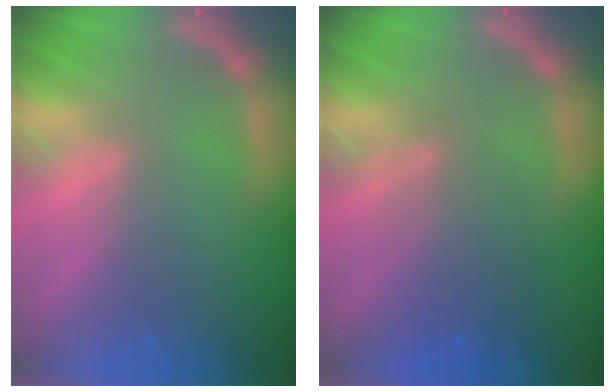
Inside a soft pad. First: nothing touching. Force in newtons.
{"total": 4.6}